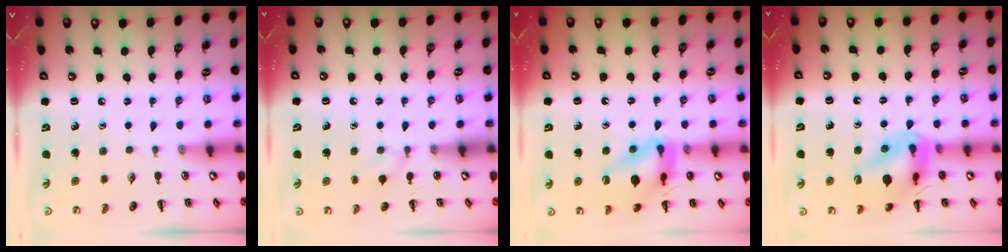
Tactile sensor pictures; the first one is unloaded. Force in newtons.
{"total": 5.4, "press": 5.1, "slide": 2.0}
{"total": 12.2, "press": 12.1, "slide": 1.6}
{"total": 14.2, "press": 13.9, "slide": 2.7}